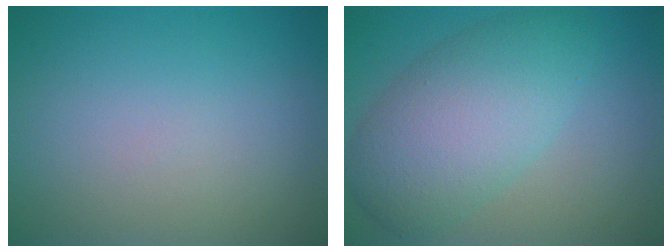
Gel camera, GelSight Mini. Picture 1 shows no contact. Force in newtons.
{"total": 7.3, "press": 7.3, "slide": 0.1}